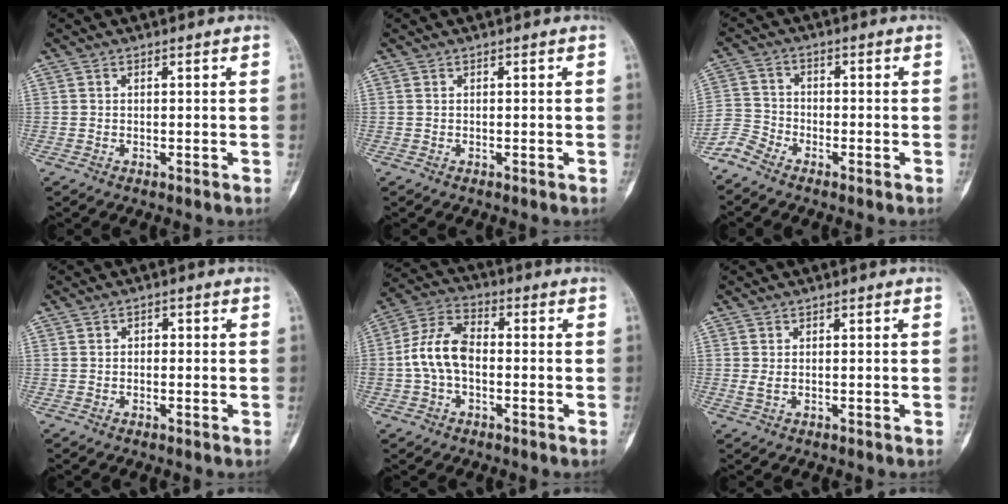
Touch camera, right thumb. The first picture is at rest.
{"total": 0.0}
{"total": 4.1, "force": [-3.8, 1.6, 0.4], "torque": [-0.003, 0.009, -0.091]}
{"total": 1.0, "force": [-0.3, 0.8, 0.5], "torque": [0.003, 0.006, -0.010]}
{"total": 9.6, "force": [-1.1, 6.0, 7.4], "torque": [-0.141, 0.036, -0.030]}
{"total": 1.0, "force": [0.0, 0.4, 0.9], "torque": [-0.020, -0.001, 0.001]}